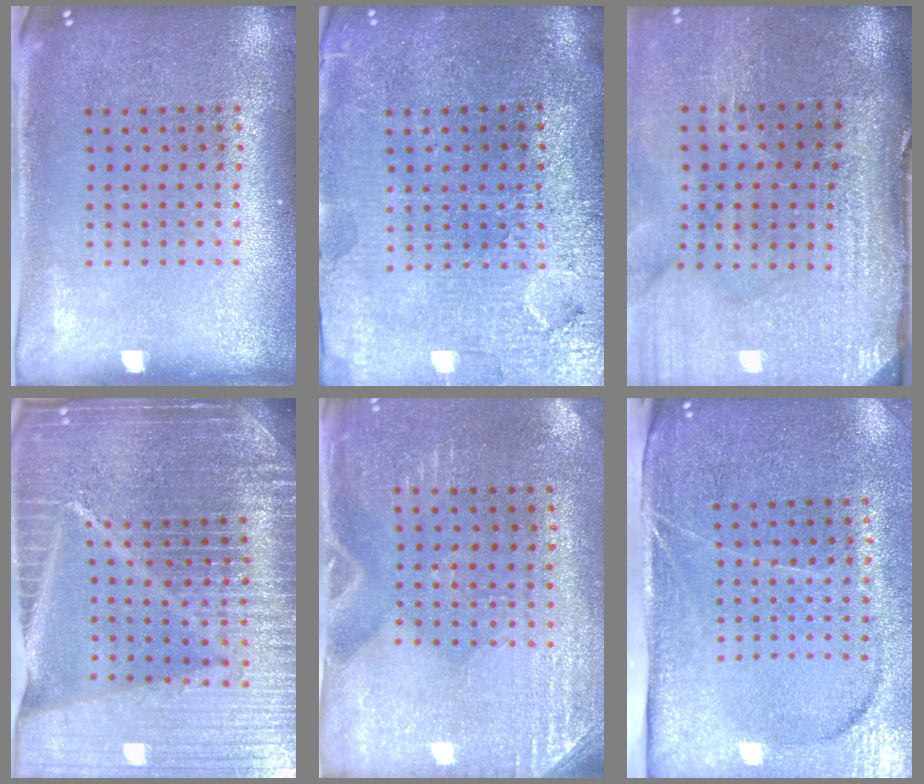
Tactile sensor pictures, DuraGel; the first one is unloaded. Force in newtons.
{"total": 3.8, "press": 3.4, "slide": 1.6}
{"total": 4.6, "press": 3.8, "slide": 2.6}
{"total": 7.2, "press": 6.1, "slide": 3.7}
{"total": 2.8, "press": 2.5, "slide": 1.3}
{"total": 4.0, "press": 3.4, "slide": 2.2}